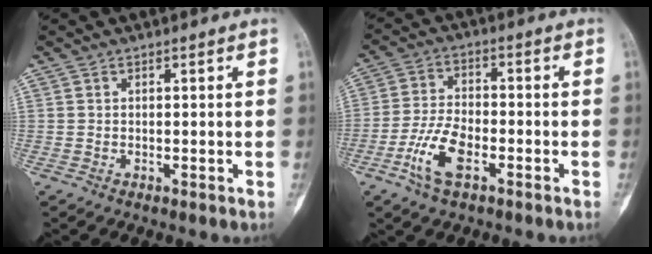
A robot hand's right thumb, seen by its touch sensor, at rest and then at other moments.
{"total": 9.0, "force": [-4.1, 4.0, 6.9], "torque": [-0.147, 0.017, -0.080]}